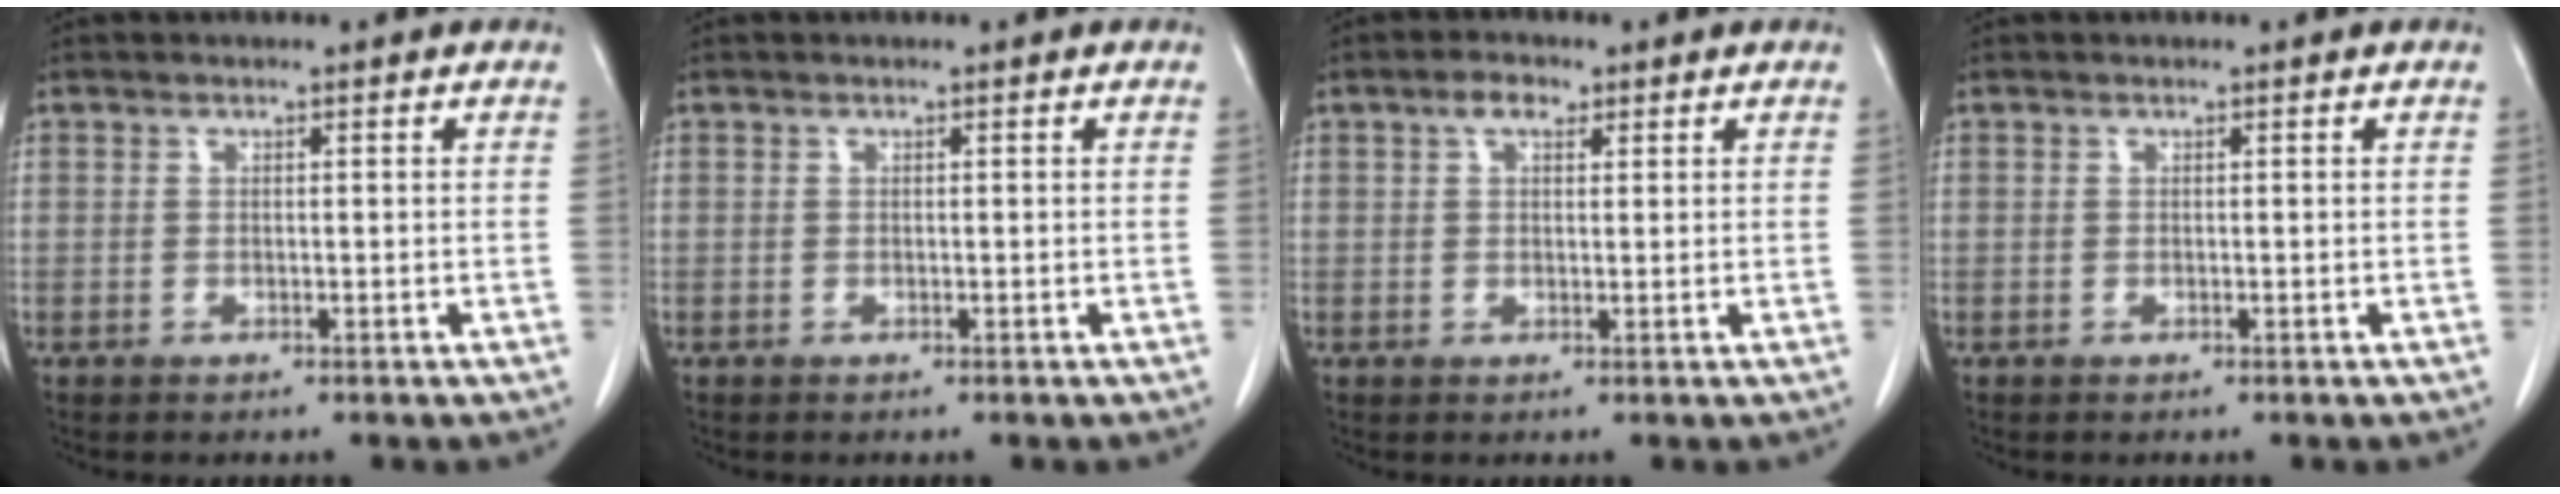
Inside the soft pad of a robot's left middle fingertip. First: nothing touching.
{"total": 0.0}
{"total": 2.6, "force": [1.4, 1.3, 1.8], "torque": [-0.037, 0.009, 0.025]}
{"total": 0.0}